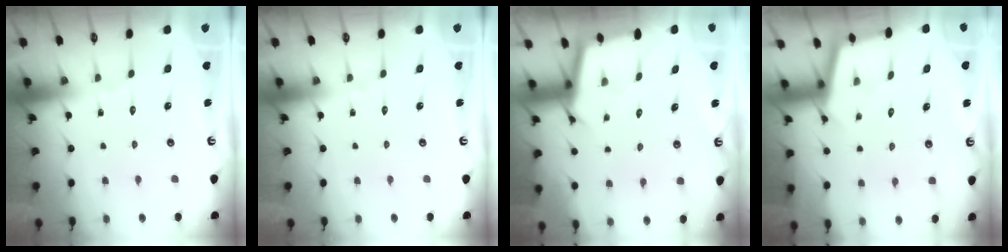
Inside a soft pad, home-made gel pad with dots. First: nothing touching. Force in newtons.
{"total": 0.0}
{"total": 2.7, "press": 2.7, "slide": 0.1}
{"total": 2.1, "press": 2.1, "slide": 0.1}